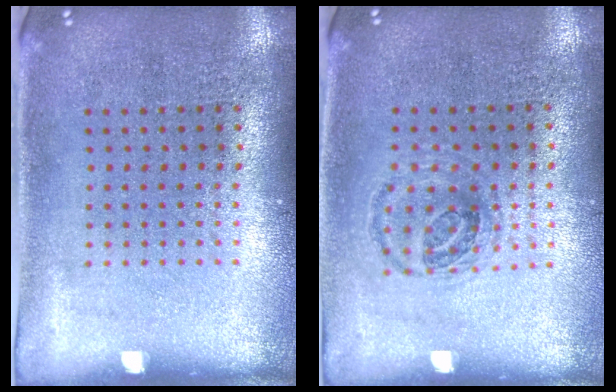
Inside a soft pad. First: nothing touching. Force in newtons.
{"total": 0.9, "press": 0.8, "slide": 0.4}